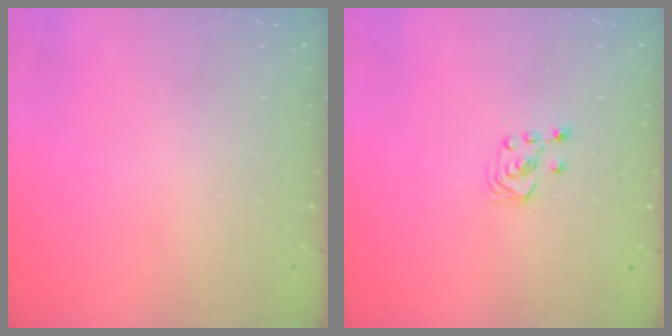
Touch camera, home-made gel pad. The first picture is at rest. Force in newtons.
{"total": 2.8, "press": 2.6, "slide": 1.1}